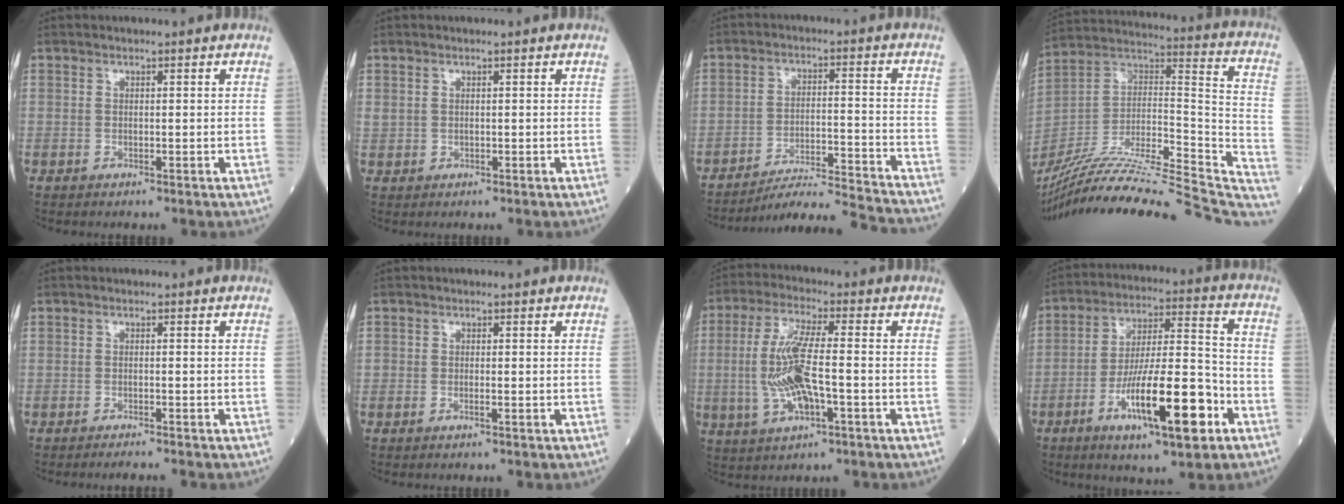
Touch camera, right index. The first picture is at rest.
{"total": 1.1, "force": [0.3, 0.9, 0.6], "torque": [-0.015, 0.008, 0.011]}
{"total": 13.7, "force": [-13.4, -1.8, 2.5], "torque": [-0.034, 0.000, -0.208]}
{"total": 37.3, "force": [-32.3, 3.5, 18.4], "torque": [-0.245, -0.036, -0.480]}
{"total": 2.8, "force": [-2.6, -0.2, 1.1], "torque": [-0.014, -0.005, -0.036]}
{"total": 0.9, "force": [-0.3, 0.3, 0.7], "torque": [-0.015, 0.000, -0.006]}
{"total": 9.7, "force": [-1.5, 2.1, 9.4], "torque": [-0.201, -0.002, -0.026]}
{"total": 16.3, "force": [-7.0, 2.7, 14.5], "torque": [-0.254, -0.005, -0.112]}